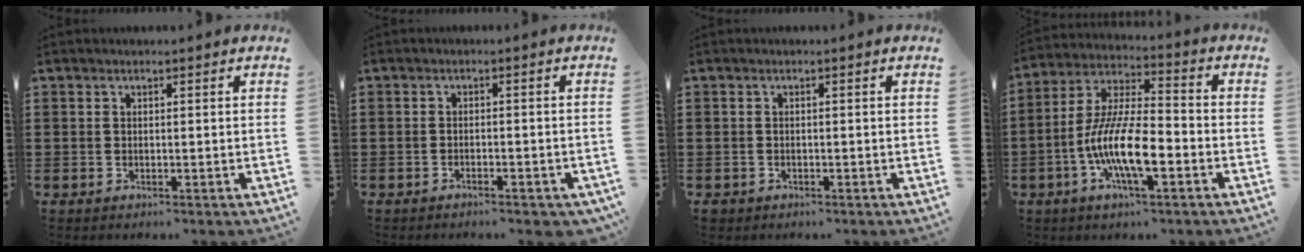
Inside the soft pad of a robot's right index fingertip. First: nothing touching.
{"total": 1.6, "force": [-1.4, 0.2, 0.7], "torque": [-0.015, 0.000, -0.027]}
{"total": 0.8, "force": [-0.6, 0.5, 0.0], "torque": [-0.003, 0.002, -0.014]}
{"total": 11.7, "force": [-4.3, 3.4, 10.3], "torque": [-0.229, -0.009, -0.085]}